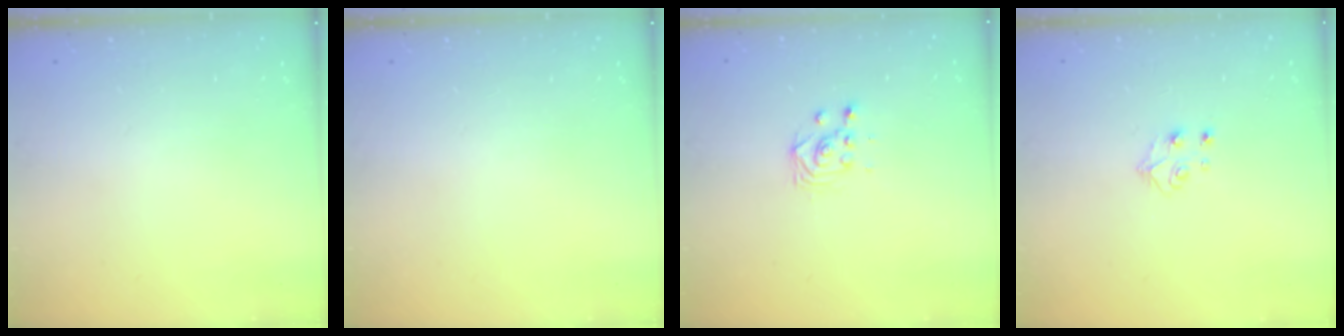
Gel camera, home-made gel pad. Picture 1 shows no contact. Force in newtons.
{"total": 0.0}
{"total": 2.9, "press": 2.9, "slide": 0.1}
{"total": 4.7, "press": 4.7, "slide": 0.4}